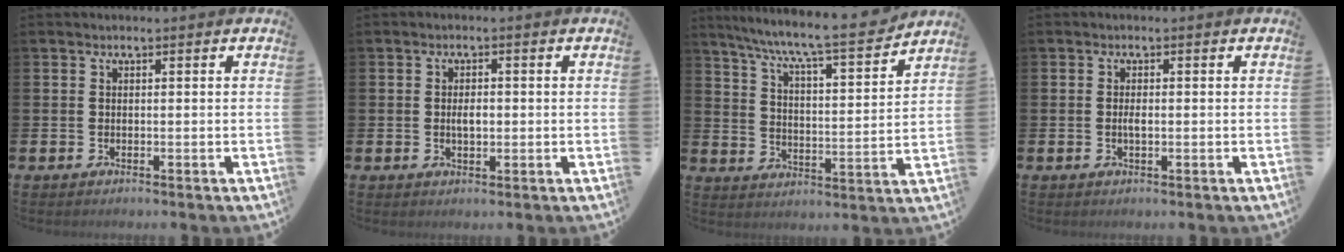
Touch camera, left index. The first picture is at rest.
{"total": 2.0, "force": [0.0, 1.1, 1.7], "torque": [-0.024, 0.001, -0.004]}
{"total": 8.6, "force": [7.9, 0.3, 3.2], "torque": [-0.093, -0.060, 0.132]}
{"total": 1.3, "force": [-0.1, 0.5, 1.2], "torque": [-0.020, 0.001, -0.004]}